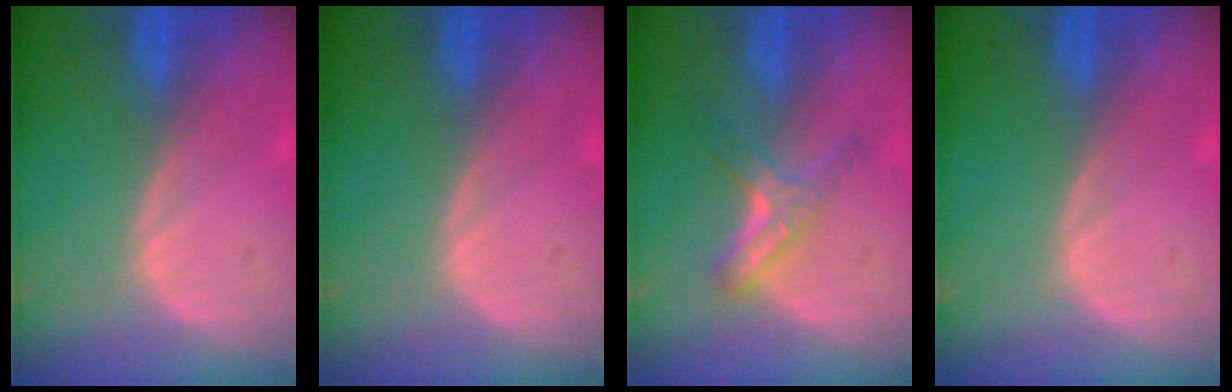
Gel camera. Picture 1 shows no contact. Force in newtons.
{"total": 0.0}
{"total": 5.4, "press": 4.8, "slide": 2.6}
{"total": 0.0}